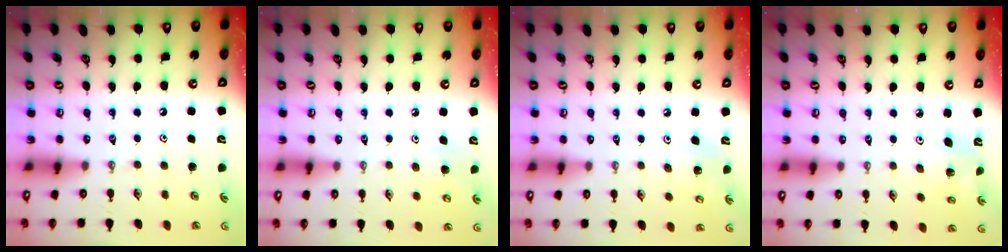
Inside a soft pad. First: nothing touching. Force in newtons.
{"total": 5.1, "press": 5.1, "slide": 0.5}
{"total": 6.5, "press": 6.4, "slide": 1.5}
{"total": 3.2, "press": 3.2, "slide": 0.1}